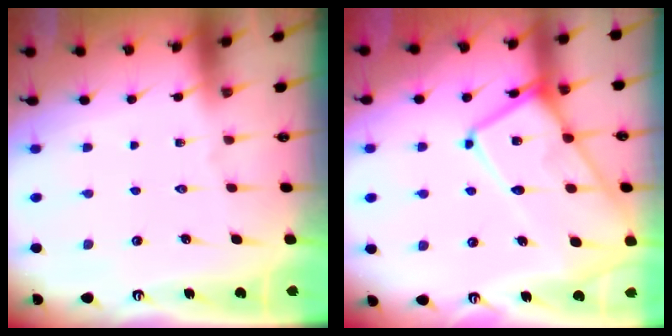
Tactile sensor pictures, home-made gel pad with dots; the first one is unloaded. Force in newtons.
{"total": 16.5, "press": 16.5, "slide": 1.5}